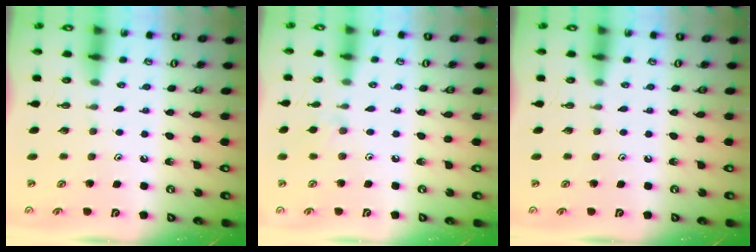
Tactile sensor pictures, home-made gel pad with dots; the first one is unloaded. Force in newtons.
{"total": 4.6, "press": 4.5, "slide": 0.8}
{"total": 0.0}